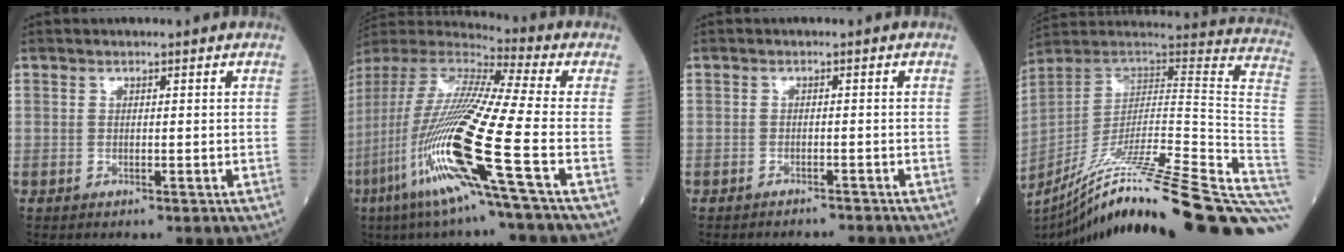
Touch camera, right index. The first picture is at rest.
{"total": 22.4, "force": [-8.3, -0.9, 20.8], "torque": [-0.455, -0.048, -0.174]}
{"total": 2.2, "force": [-2.1, 0.2, -0.6], "torque": [0.014, -0.004, -0.031]}
{"total": 39.0, "force": [-28.1, -1.1, 26.9], "torque": [-0.265, -0.047, -0.415]}